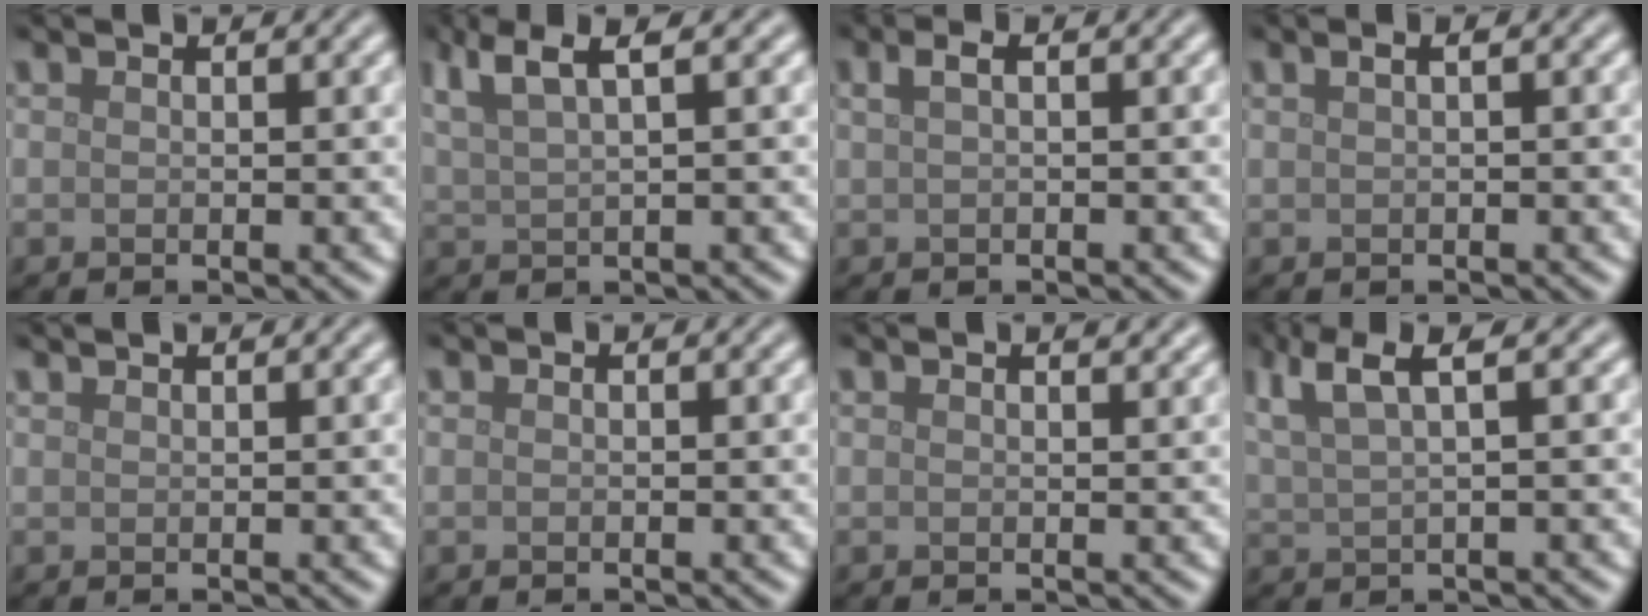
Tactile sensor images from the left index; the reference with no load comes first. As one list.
[{"total": 4.7, "force": [3.0, 1.1, 3.5], "torque": [-0.059, 0.017, 0.055]}, {"total": 1.8, "force": [0.6, 0.6, 1.6], "torque": [-0.029, 0.013, 0.010]}, {"total": 1.7, "force": [0.5, 0.6, 1.6], "torque": [-0.026, 0.010, 0.003]}, {"total": 0.9, "force": [0.8, 0.1, 0.3], "torque": [-0.003, -0.002, 0.009]}, {"total": 0.0}, {"total": 1.2, "force": [1.0, 0.3, 0.6], "torque": [-0.006, 0.000, 0.013]}, {"total": 5.1, "force": [3.0, 1.2, 4.0], "torque": [-0.070, 0.017, 0.058]}]